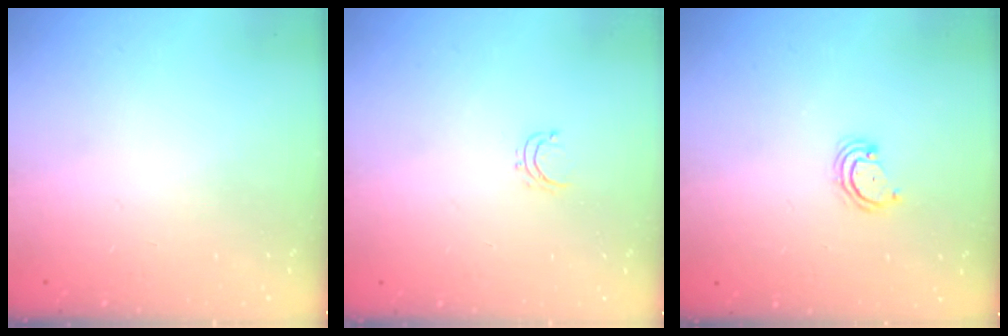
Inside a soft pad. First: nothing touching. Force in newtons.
{"total": 3.7, "press": 3.7, "slide": 0.3}
{"total": 2.9, "press": 2.9, "slide": 0.3}